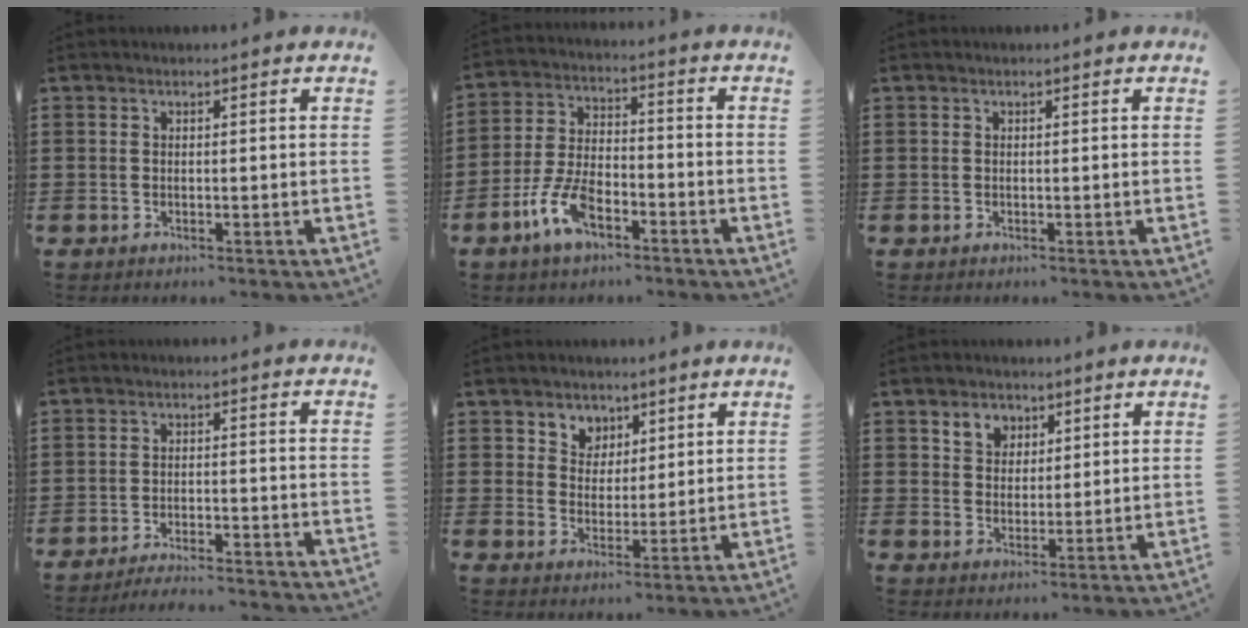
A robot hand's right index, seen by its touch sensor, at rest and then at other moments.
{"total": 7.9, "force": [-4.3, 3.6, 5.5], "torque": [-0.138, 0.000, -0.087]}
{"total": 0.0}
{"total": 3.8, "force": [-3.7, -0.1, 0.6], "torque": [-0.015, 0.000, -0.077]}
{"total": 4.2, "force": [2.4, 3.4, 0.0], "torque": [-0.022, 0.007, 0.042]}
{"total": 4.1, "force": [2.4, 3.2, 1.0], "torque": [-0.026, 0.010, 0.043]}